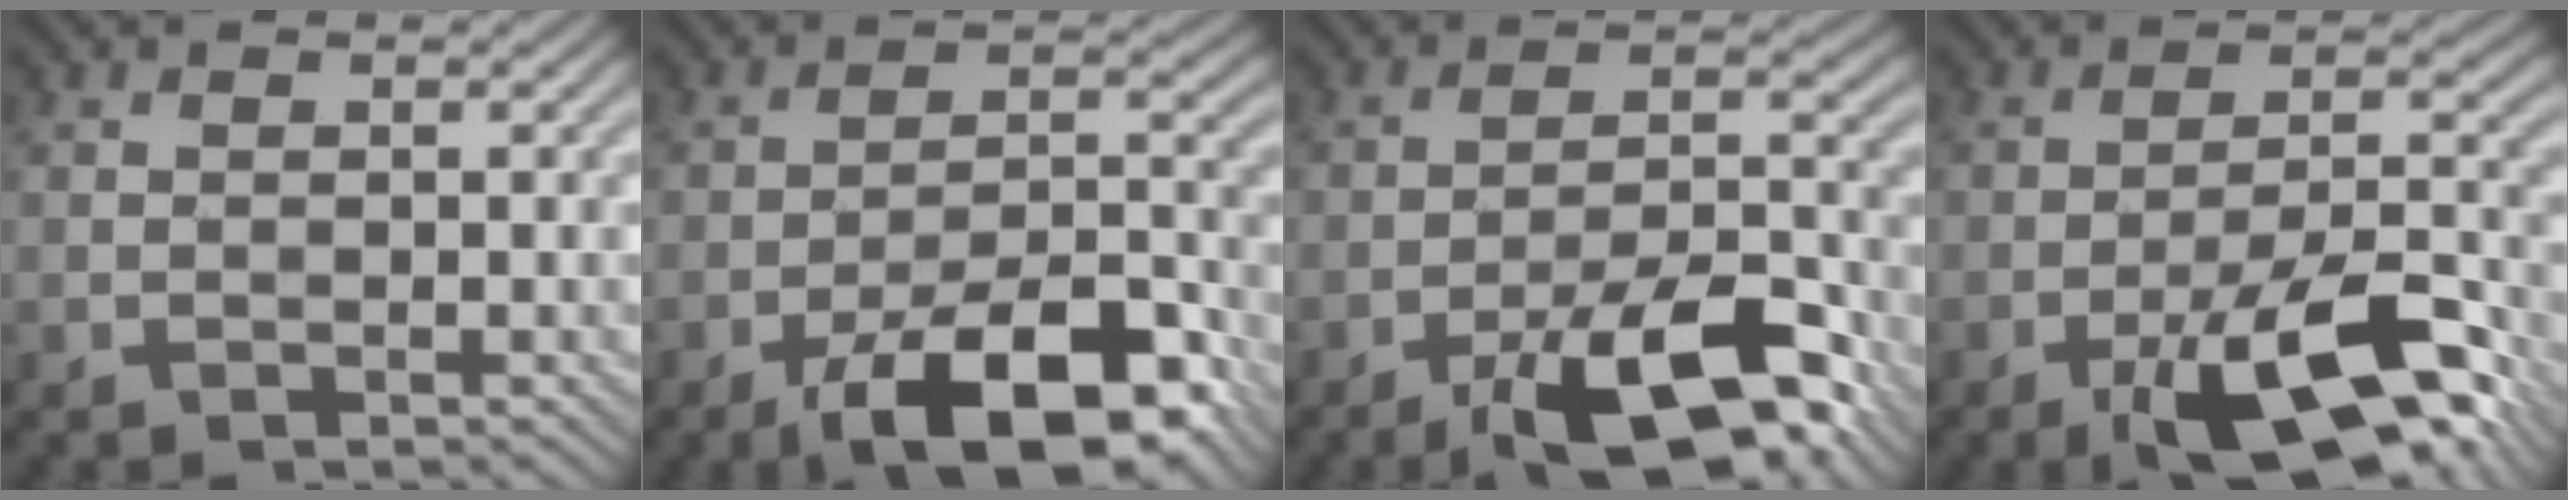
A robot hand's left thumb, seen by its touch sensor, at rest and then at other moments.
{"total": 13.9, "force": [-8.9, 4.7, 9.7], "torque": [-0.153, 0.005, -0.154]}
{"total": 12.5, "force": [-8.1, 3.6, 8.8], "torque": [-0.144, 0.008, -0.145]}
{"total": 13.2, "force": [-7.8, 3.6, 10.0], "torque": [-0.166, 0.003, -0.135]}